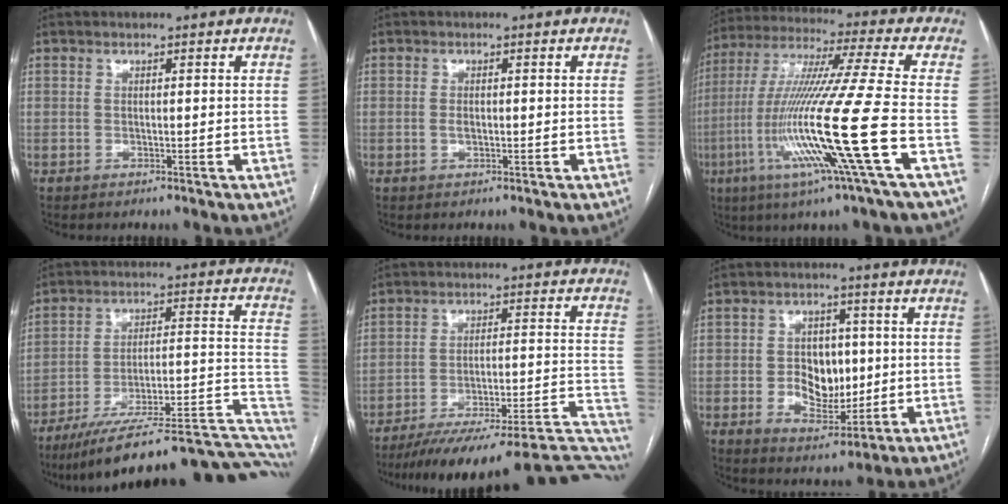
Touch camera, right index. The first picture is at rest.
{"total": 1.1, "force": [-0.2, 0.5, 1.0], "torque": [-0.021, 0.001, -0.004]}
{"total": 20.0, "force": [-6.2, -2.3, 18.9], "torque": [-0.386, -0.030, -0.127]}
{"total": 27.5, "force": [-19.4, 6.7, 18.3], "torque": [-0.171, 0.035, -0.268]}
{"total": 26.9, "force": [-23.8, 3.2, 12.0], "torque": [-0.071, 0.015, -0.318]}
{"total": 8.7, "force": [-0.3, 5.9, 6.4], "torque": [-0.105, 0.009, 0.006]}